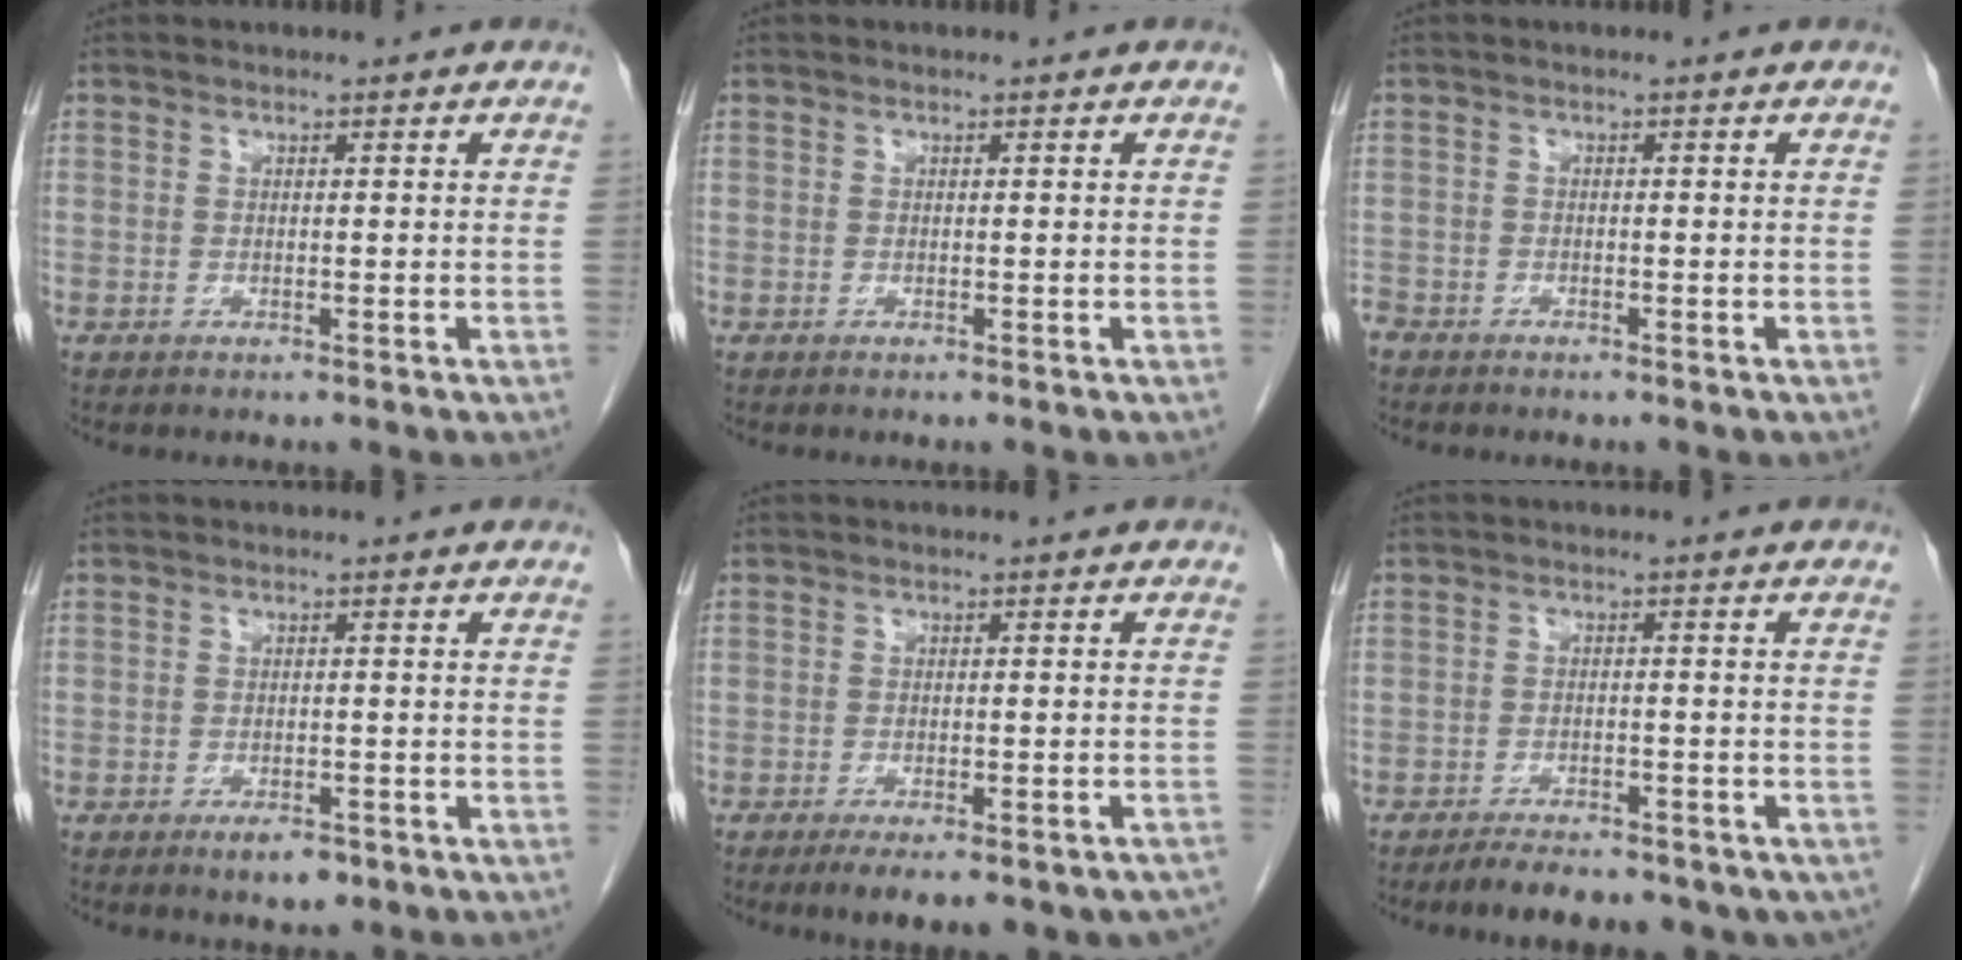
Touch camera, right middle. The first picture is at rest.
{"total": 0.0}
{"total": 2.4, "force": [-2.1, 1.1, 0.3], "torque": [-0.014, -0.002, -0.041]}
{"total": 3.0, "force": [-1.9, 1.3, 2.0], "torque": [-0.030, -0.001, -0.022]}
{"total": 12.2, "force": [-10.0, 3.2, 6.3], "torque": [-0.059, 0.004, -0.117]}
{"total": 11.1, "force": [-9.0, 4.0, 5.1], "torque": [-0.066, 0.006, -0.112]}